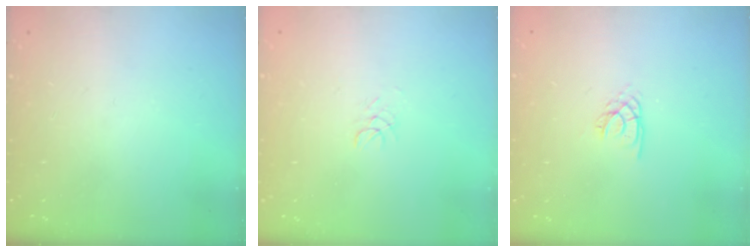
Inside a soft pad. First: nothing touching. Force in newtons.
{"total": 1.7, "press": 1.7, "slide": 0.2}
{"total": 2.0, "press": 1.9, "slide": 0.4}